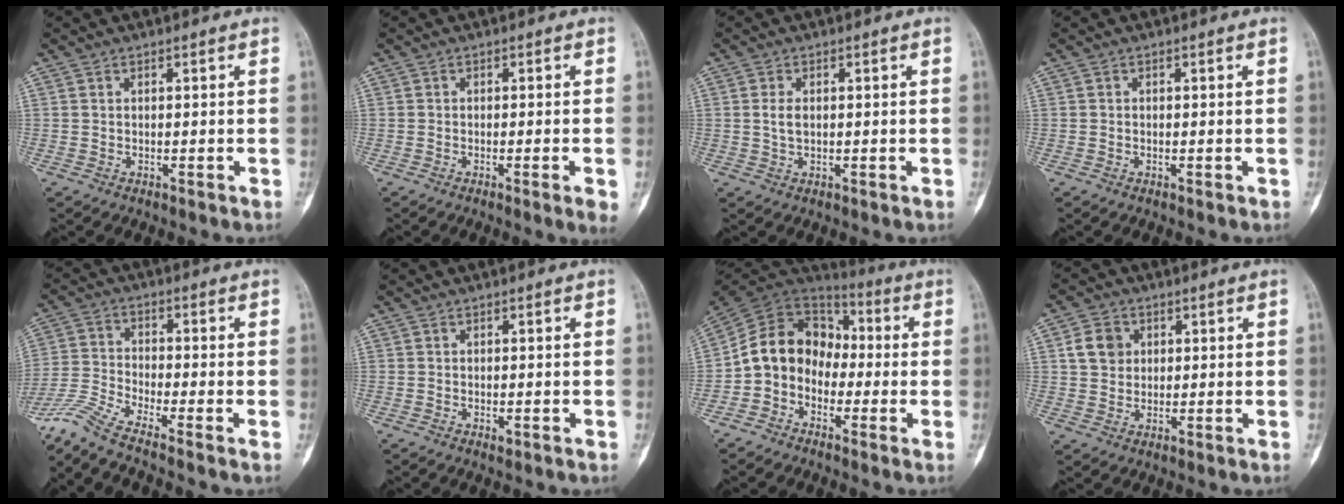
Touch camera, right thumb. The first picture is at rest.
{"total": 3.2, "force": [-1.1, 0.0, 3.0], "torque": [-0.050, -0.005, -0.016]}
{"total": 2.4, "force": [0.2, 1.5, 1.9], "torque": [-0.038, 0.002, 0.004]}
{"total": 0.0}
{"total": 9.4, "force": [-7.7, -1.4, 5.2], "torque": [-0.141, 0.007, -0.161]}
{"total": 1.0, "force": [-0.4, 0.2, 0.9], "torque": [-0.014, 0.004, -0.005]}
{"total": 13.9, "force": [-2.1, 11.3, 7.8], "torque": [-0.109, 0.060, -0.051]}
{"total": 5.5, "force": [1.5, 4.7, 2.4], "torque": [-0.024, 0.000, 0.025]}